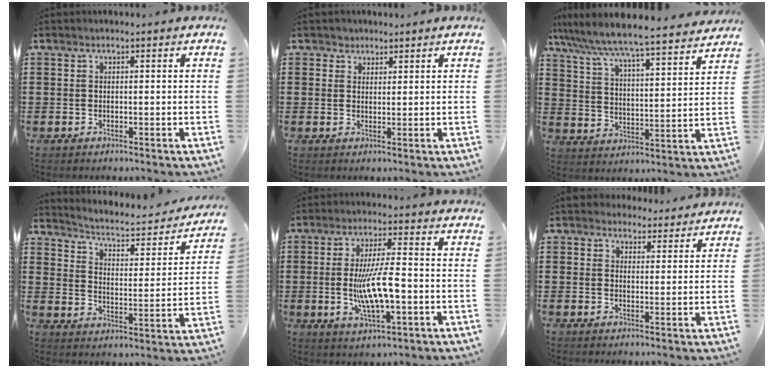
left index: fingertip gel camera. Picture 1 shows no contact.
{"total": 1.7, "force": [1.3, 1.1, -0.1], "torque": [-0.004, 0.005, 0.026]}
{"total": 6.0, "force": [5.7, -0.2, 1.6], "torque": [-0.061, -0.047, 0.092]}
{"total": 3.0, "force": [2.7, 0.5, 1.3], "torque": [-0.044, -0.026, 0.033]}
{"total": 9.4, "force": [-1.5, 2.6, 8.9], "torque": [-0.177, -0.004, -0.030]}
{"total": 3.4, "force": [2.9, 1.8, 0.1], "torque": [-0.008, -0.002, 0.052]}